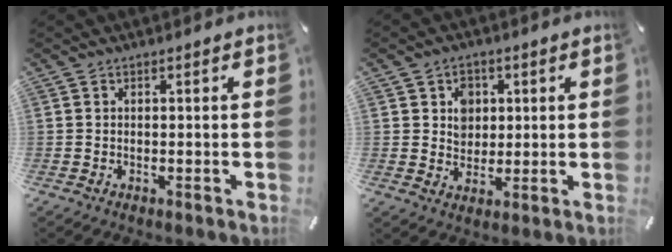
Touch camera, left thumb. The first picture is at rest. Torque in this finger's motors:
{"motor_torque": [0.69, 0.93, 0.25, -0.32, 0.08]}